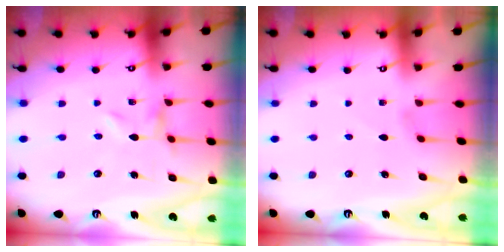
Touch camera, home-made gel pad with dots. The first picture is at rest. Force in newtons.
{"total": 0.9, "press": 0.9, "slide": 0.1}